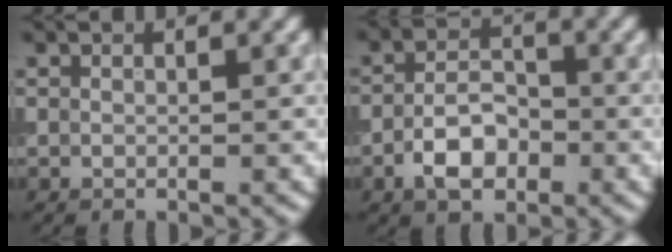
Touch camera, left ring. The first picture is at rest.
{"total": 4.1, "force": [-1.8, 2.3, 2.9], "torque": [-0.047, 0.005, -0.037]}